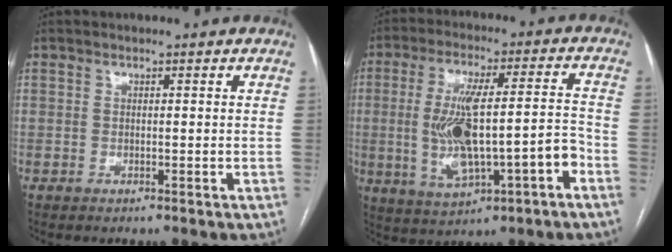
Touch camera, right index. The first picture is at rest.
{"total": 14.2, "force": [-3.2, 3.3, 13.4], "torque": [-0.246, 0.020, -0.039]}